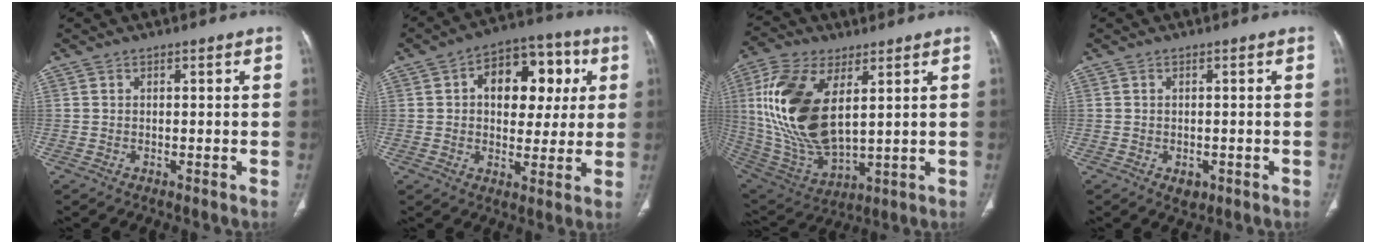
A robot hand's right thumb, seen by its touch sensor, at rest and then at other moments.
{"total": 15.3, "force": [3.6, 9.9, 11.0], "torque": [-0.103, 0.016, 0.049]}
{"total": 21.2, "force": [5.3, 10.7, 17.5], "torque": [-0.362, -0.027, 0.110]}
{"total": 2.2, "force": [-0.8, 1.5, 1.3], "torque": [-0.010, 0.001, -0.003]}